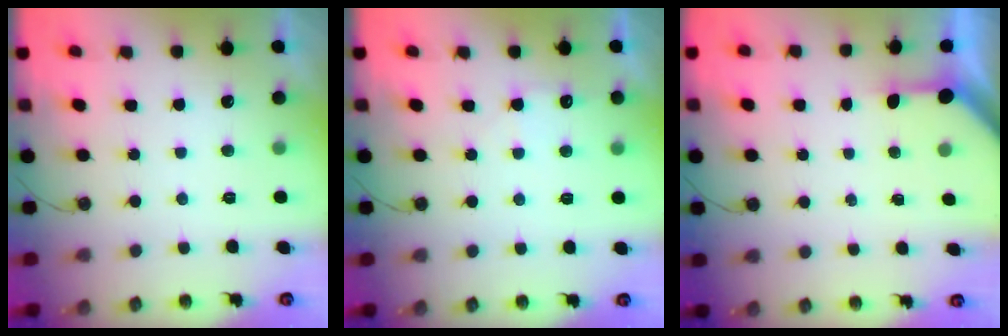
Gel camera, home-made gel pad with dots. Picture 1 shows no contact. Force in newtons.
{"total": 6.3, "press": 6.2, "slide": 0.7}
{"total": 3.0, "press": 3.0, "slide": 0.3}